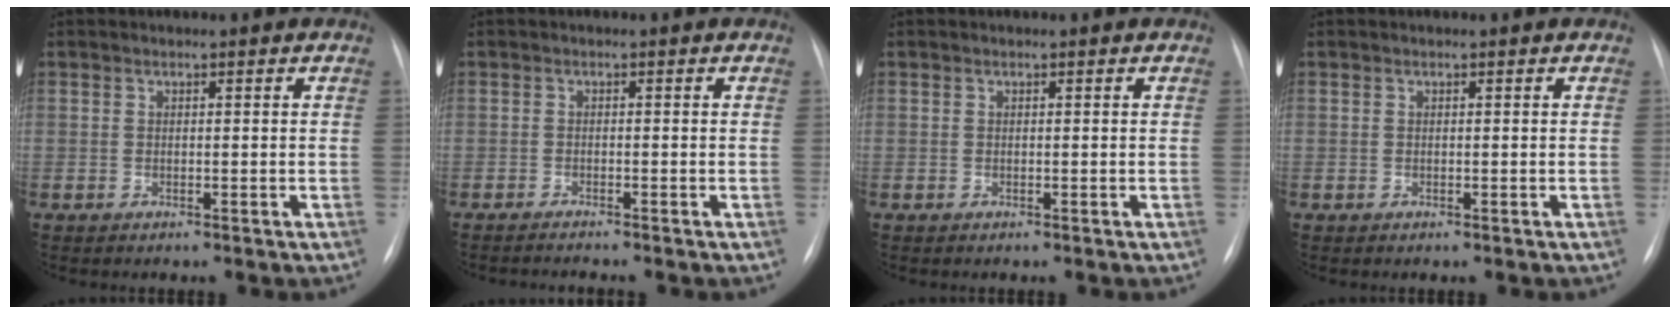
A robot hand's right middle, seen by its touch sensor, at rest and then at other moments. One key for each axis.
{"total": 2.5, "fx": -2.3, "fy": -0.3, "fz": 0.9, "tx": -0.010, "ty": -0.003, "tz": -0.033}
{"total": 0.0}
{"total": 0.0}